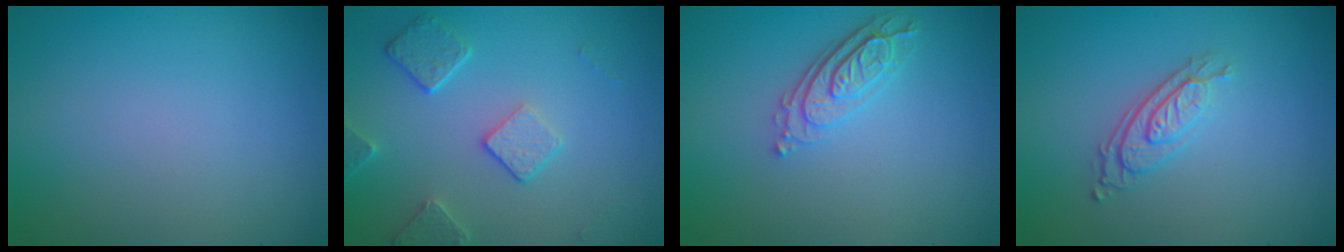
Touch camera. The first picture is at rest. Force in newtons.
{"total": 3.0, "press": 2.7, "slide": 1.4}
{"total": 3.0, "press": 2.6, "slide": 1.5}
{"total": 2.8, "press": 2.0, "slide": 1.8}